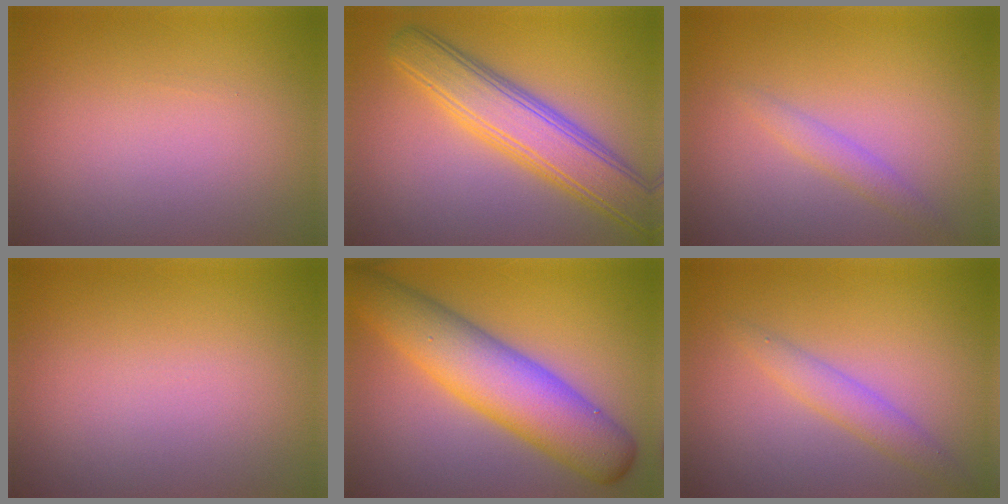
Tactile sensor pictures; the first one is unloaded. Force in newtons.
{"total": 6.4, "press": 6.4, "slide": 0.4}
{"total": 1.4, "press": 1.4, "slide": 0.1}
{"total": 0.0}
{"total": 8.5, "press": 8.5, "slide": 0.2}
{"total": 2.1, "press": 2.1, "slide": 0.1}